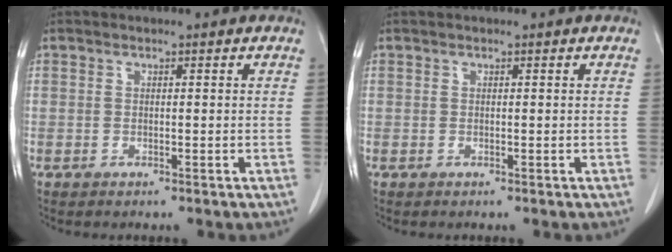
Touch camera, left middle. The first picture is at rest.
{"total": 0.0}